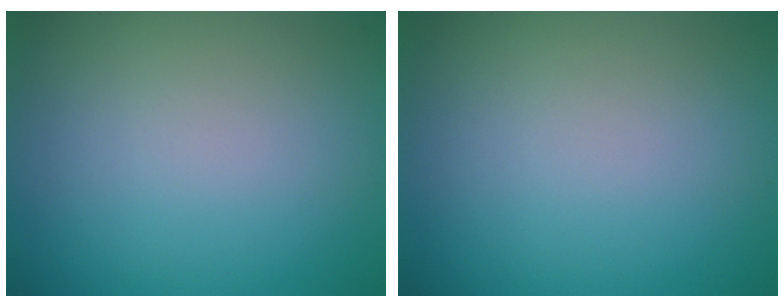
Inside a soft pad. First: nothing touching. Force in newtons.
{"total": 0.0}